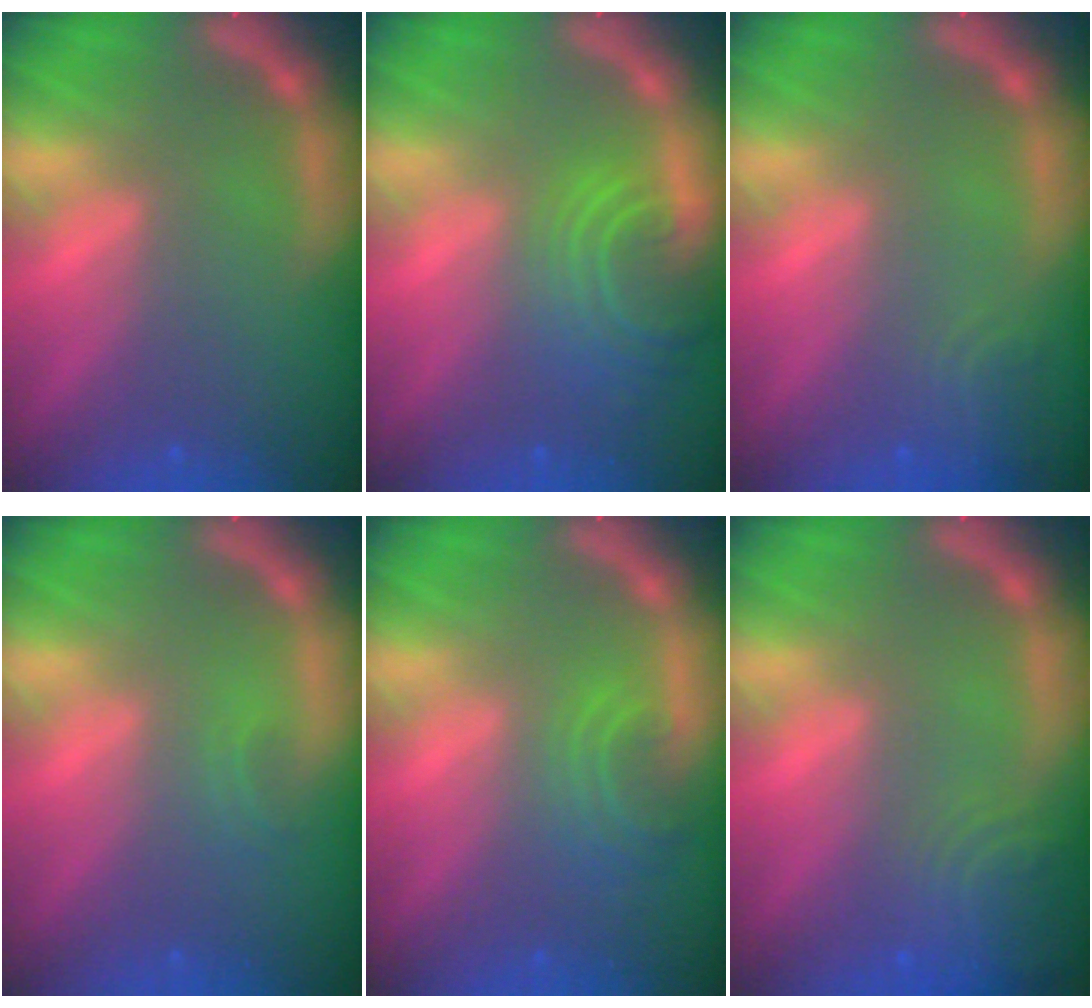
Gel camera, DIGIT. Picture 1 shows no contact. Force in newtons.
{"total": 6.1}
{"total": 2.4}
{"total": 0.9}
{"total": 2.9}
{"total": 5.0}